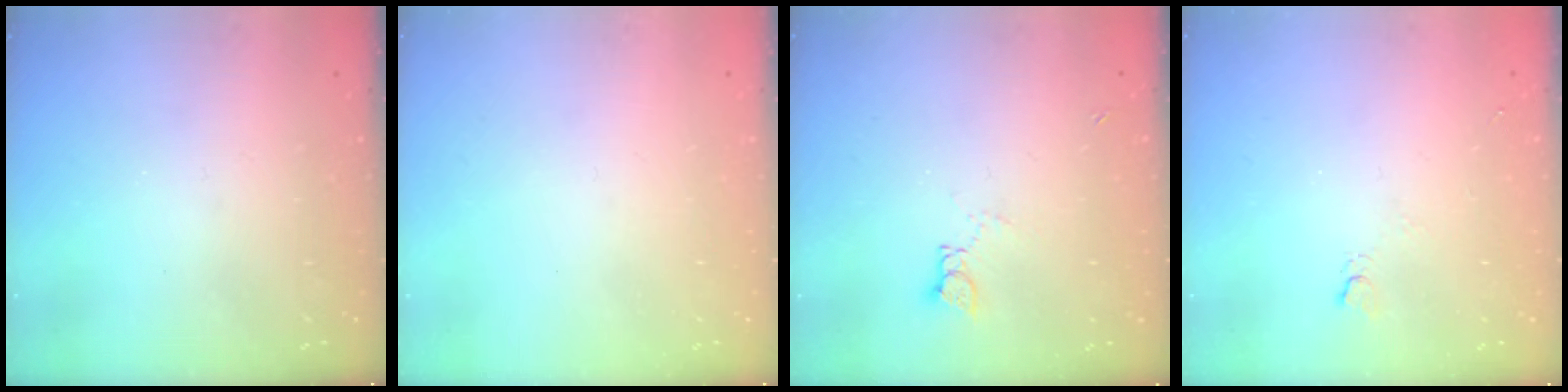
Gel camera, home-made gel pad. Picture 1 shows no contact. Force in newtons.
{"total": 0.0}
{"total": 3.5, "press": 3.4, "slide": 0.4}
{"total": 2.7, "press": 2.6, "slide": 0.5}